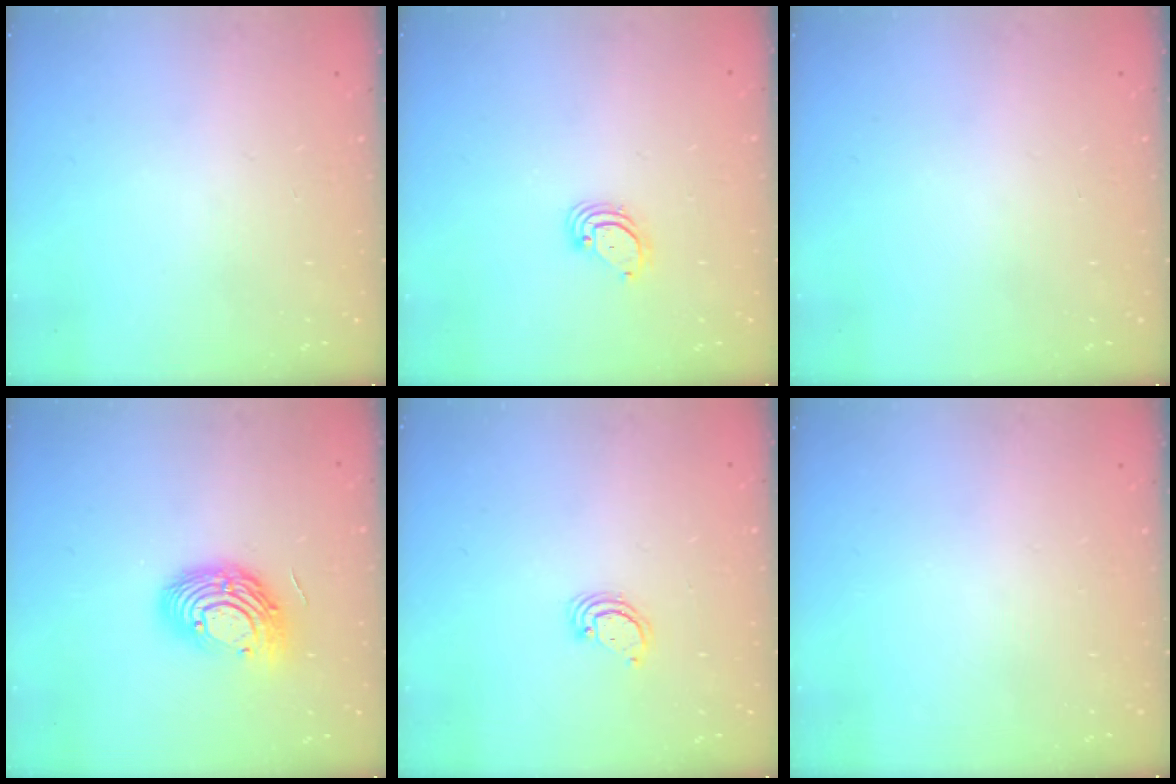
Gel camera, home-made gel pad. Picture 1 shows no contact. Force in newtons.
{"total": 4.1, "press": 4.0, "slide": 0.3}
{"total": 0.0}
{"total": 13.0, "press": 12.9, "slide": 1.0}
{"total": 2.3, "press": 2.3, "slide": 0.1}
{"total": 0.0}